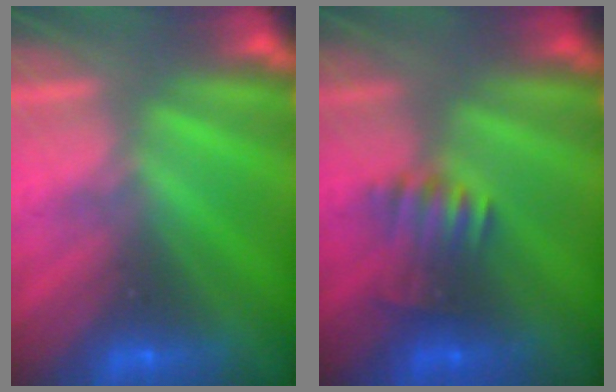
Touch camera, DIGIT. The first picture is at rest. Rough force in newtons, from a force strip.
{"total": 3.6}